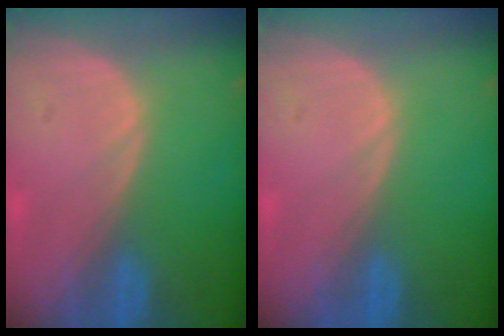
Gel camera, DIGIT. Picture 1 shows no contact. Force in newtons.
{"total": 0.0}